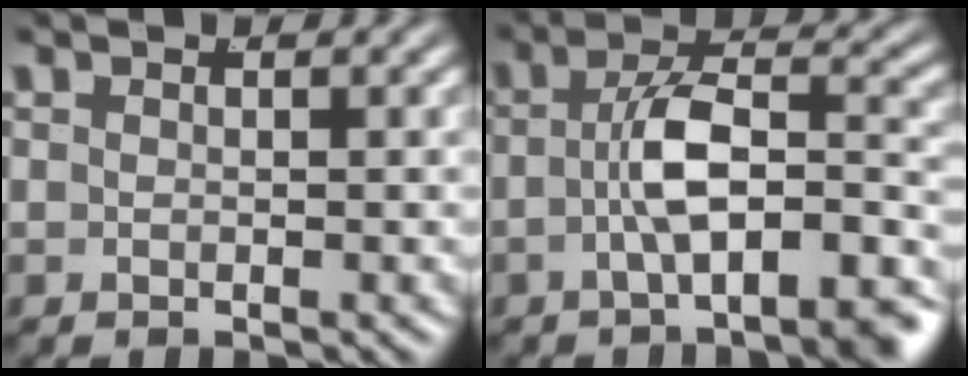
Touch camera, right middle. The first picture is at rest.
{"total": 6.3, "force": [-3.6, 2.0, 4.8], "torque": [-0.072, -0.004, -0.054]}